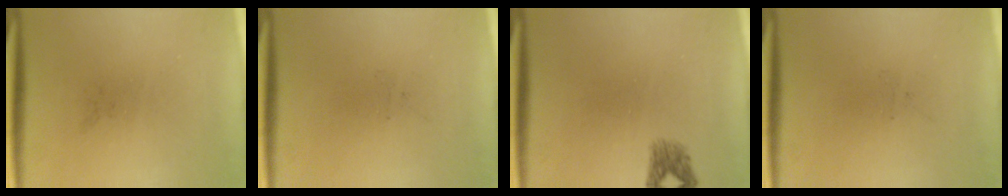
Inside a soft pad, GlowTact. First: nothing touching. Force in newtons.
{"total": 0.0}
{"total": 1.8}
{"total": 0.0}